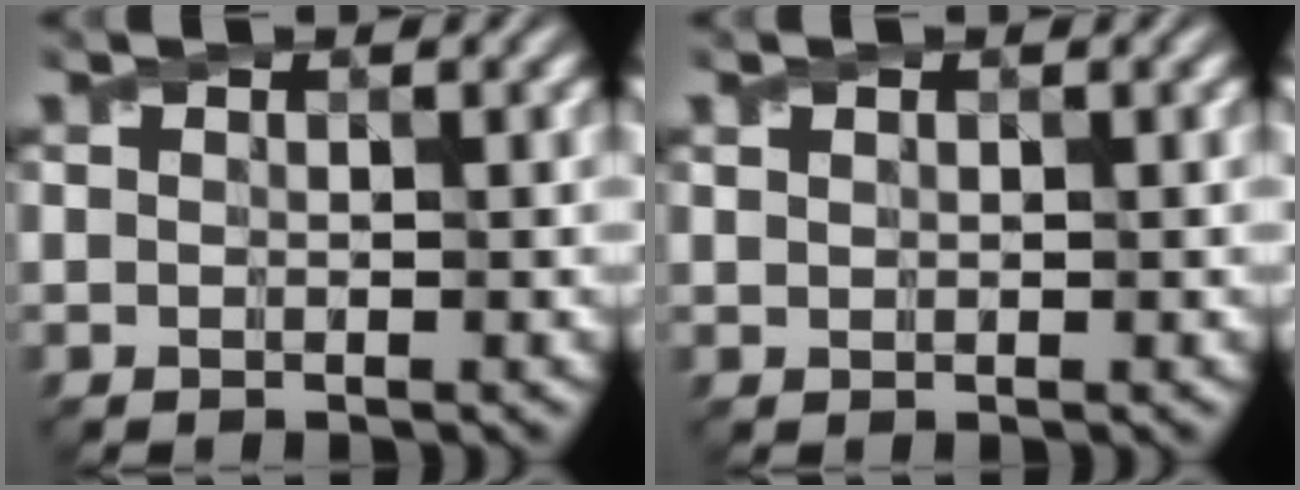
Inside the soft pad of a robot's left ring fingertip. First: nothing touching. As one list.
[{"total": 0.6, "force": [0.4, 0.4, 0.2], "torque": [-0.005, 0.000, 0.011]}]